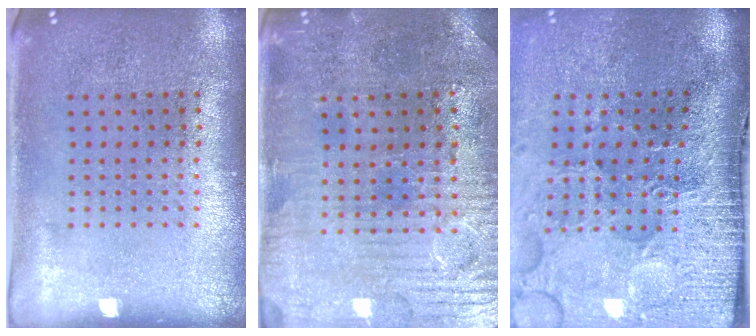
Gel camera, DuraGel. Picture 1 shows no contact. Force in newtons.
{"total": 1.7, "press": 1.7, "slide": 0.5}
{"total": 5.0, "press": 4.0, "slide": 3.0}